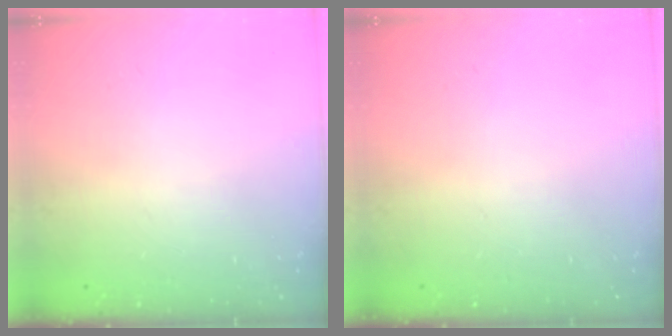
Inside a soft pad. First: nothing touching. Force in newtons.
{"total": 0.0}